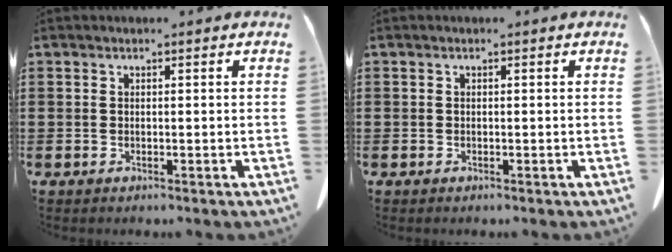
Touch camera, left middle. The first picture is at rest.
{"total": 0.0}